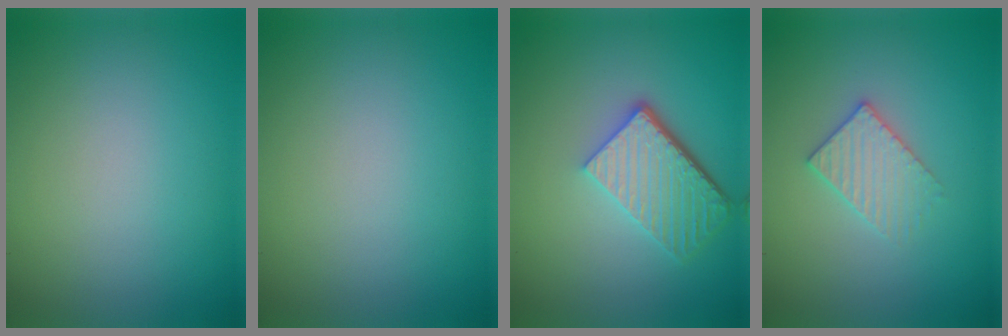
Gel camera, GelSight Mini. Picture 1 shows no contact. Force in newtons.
{"total": 0.0}
{"total": 5.6, "press": 3.9, "slide": 3.9}
{"total": 2.7, "press": 2.7, "slide": 0.5}